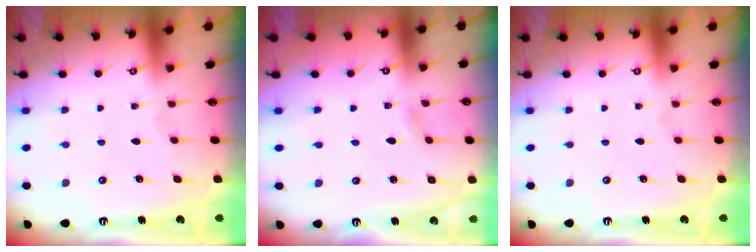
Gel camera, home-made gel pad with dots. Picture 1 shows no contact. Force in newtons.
{"total": 1.8, "press": 1.8, "slide": 0.2}
{"total": 0.0}